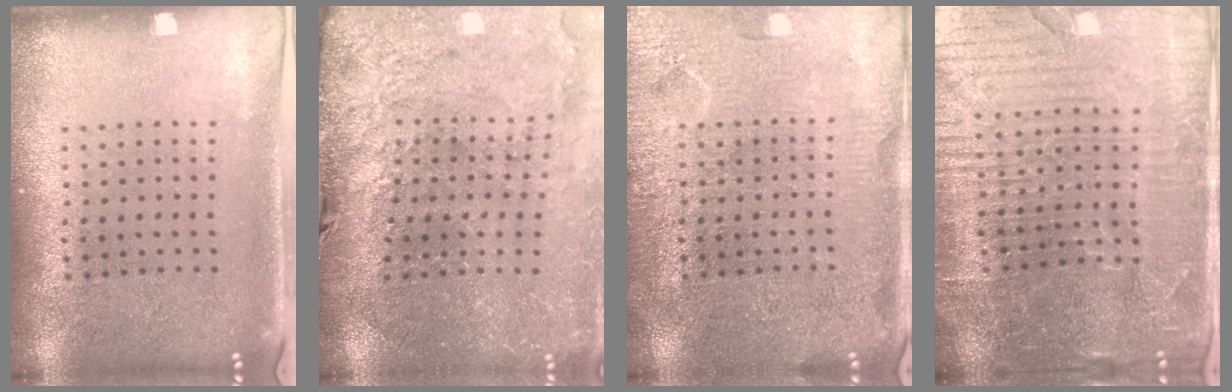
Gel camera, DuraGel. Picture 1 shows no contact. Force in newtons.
{"total": 3.3, "press": 3.0, "slide": 1.3}
{"total": 5.1, "press": 5.1, "slide": 0.7}
{"total": 5.3, "press": 4.9, "slide": 2.2}